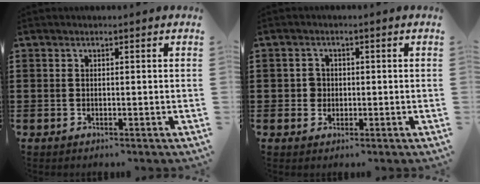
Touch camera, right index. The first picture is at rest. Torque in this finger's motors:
{"motor_torque": [0.11, 0.05, 0.00, 0.00]}